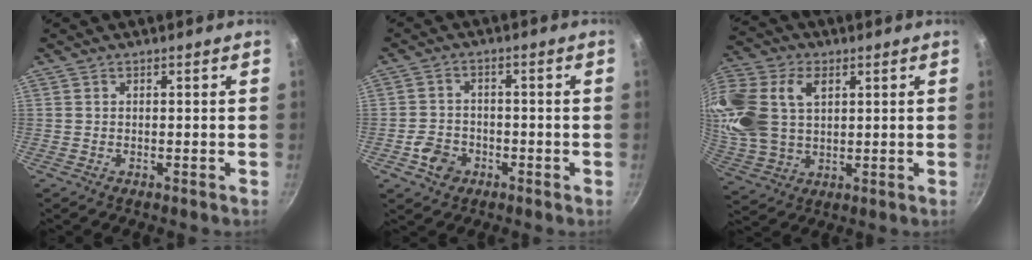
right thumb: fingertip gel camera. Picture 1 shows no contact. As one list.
[{"total": 3.3, "force": [-1.7, 2.6, 1.2], "torque": [-0.014, 0.020, -0.029]}, {"total": 21.4, "force": [6.2, 14.9, 14.1], "torque": [-0.329, 0.018, 0.122]}]